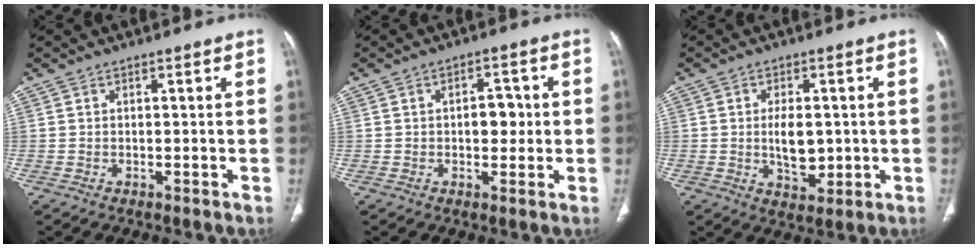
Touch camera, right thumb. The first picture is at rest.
{"total": 4.9, "force": [0.0, 3.1, 3.8], "torque": [-0.029, 0.008, -0.001]}
{"total": 6.8, "force": [-0.1, 3.8, 5.6], "torque": [-0.075, -0.006, 0.006]}